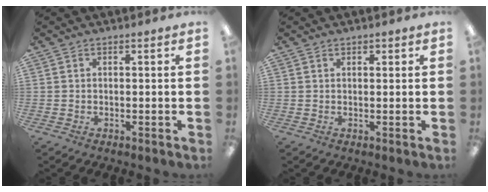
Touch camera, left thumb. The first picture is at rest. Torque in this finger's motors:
{"motor_torque": [0.13, -0.21, -0.21, -0.18, -0.01]}